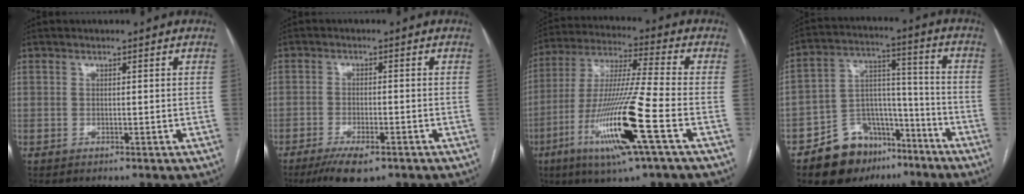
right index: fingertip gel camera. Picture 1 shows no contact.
{"total": 6.2, "force": [-4.2, 1.7, 4.3], "torque": [-0.078, -0.013, -0.066]}
{"total": 17.6, "force": [-6.6, -0.5, 16.4], "torque": [-0.338, -0.026, -0.128]}
{"total": 13.5, "force": [-9.2, 8.6, 5.0], "torque": [-0.080, 0.052, -0.145]}